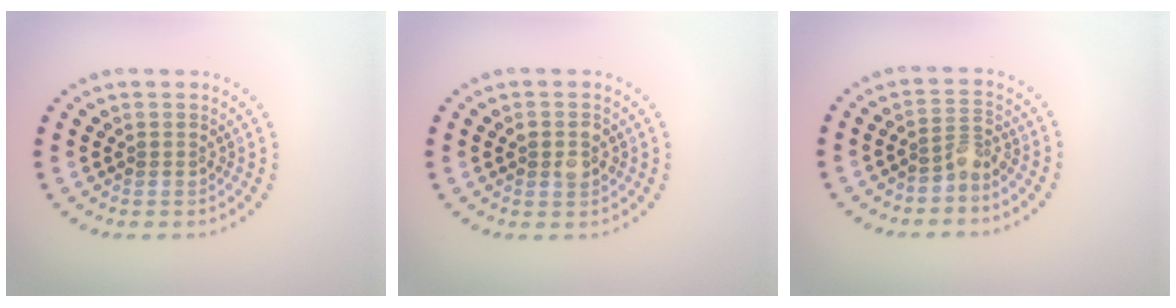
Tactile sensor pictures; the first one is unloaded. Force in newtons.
{"total": 2.3, "press": 2.3, "slide": 0.2}
{"total": 2.0, "press": 1.5, "slide": 1.3}